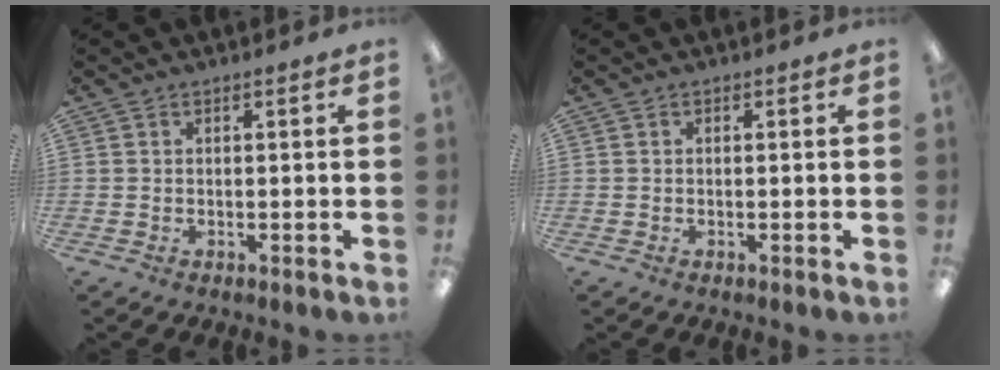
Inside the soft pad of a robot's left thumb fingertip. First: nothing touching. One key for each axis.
{"total": 0.0}